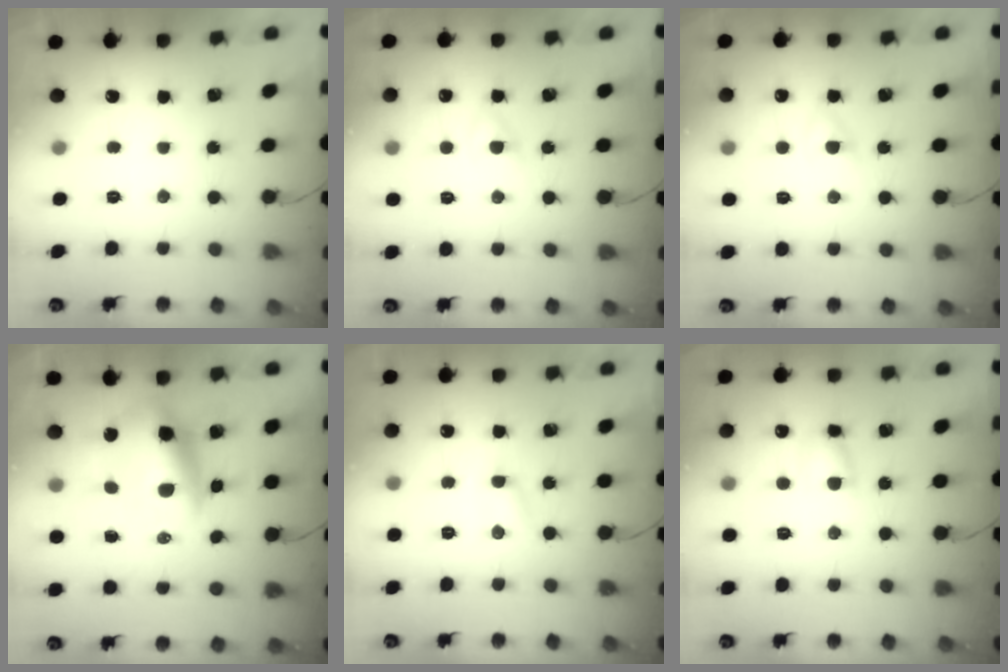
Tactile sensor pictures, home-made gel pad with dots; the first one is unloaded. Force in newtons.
{"total": 1.9, "press": 1.7, "slide": 0.8}
{"total": 1.9, "press": 1.7, "slide": 0.8}
{"total": 10.8, "press": 10.5, "slide": 2.6}
{"total": 1.8, "press": 1.7, "slide": 0.5}
{"total": 5.6, "press": 5.5, "slide": 1.0}